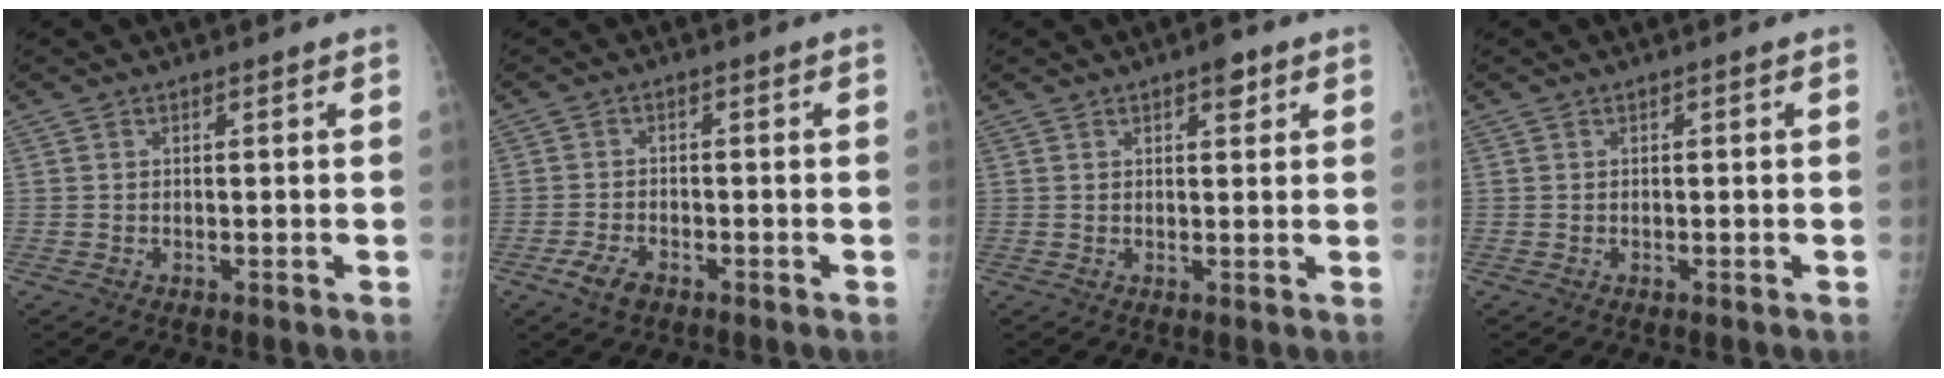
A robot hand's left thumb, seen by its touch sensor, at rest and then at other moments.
{"total": 4.0, "force": [-2.3, 2.2, 2.4], "torque": [-0.049, 0.004, -0.041]}
{"total": 2.9, "force": [1.7, 1.2, 2.0], "torque": [-0.018, -0.006, 0.021]}
{"total": 0.0}